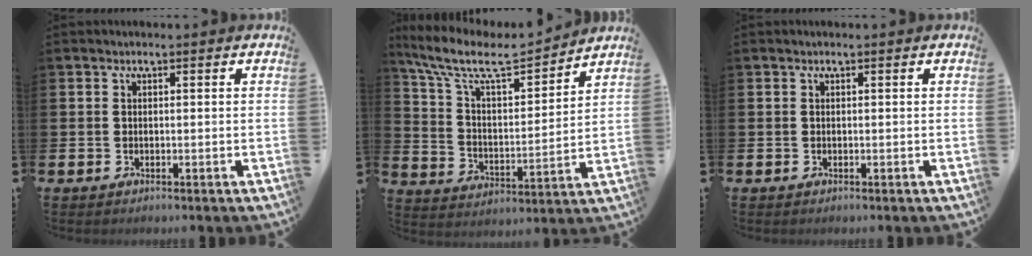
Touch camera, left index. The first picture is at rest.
{"total": 9.5, "force": [8.1, 2.6, 4.2], "torque": [-0.125, -0.052, 0.137]}
{"total": 0.0}